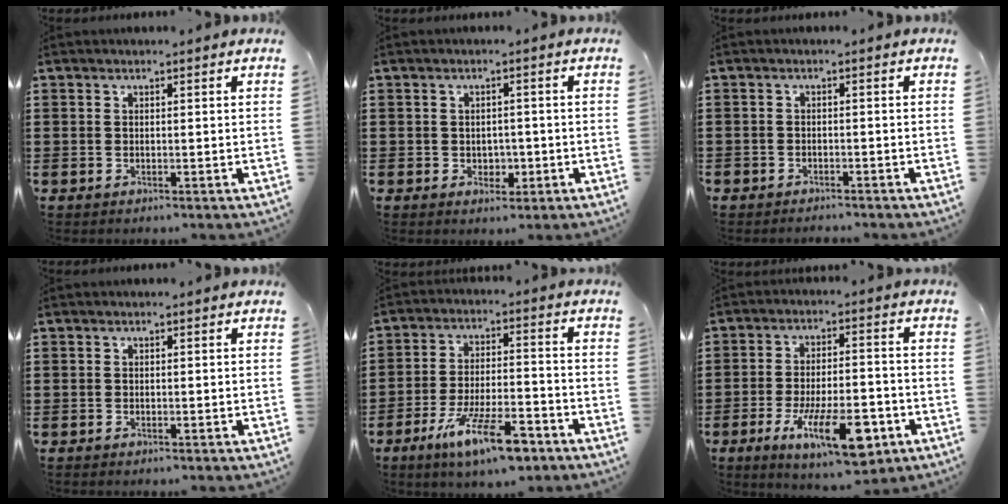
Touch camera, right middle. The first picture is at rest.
{"total": 1.9, "force": [-0.4, 1.6, 1.0], "torque": [-0.014, 0.001, -0.012]}
{"total": 1.4, "force": [-1.3, 0.3, -0.2], "torque": [0.000, 0.003, -0.031]}
{"total": 0.0}
{"total": 10.9, "force": [-7.1, 2.5, 7.9], "torque": [-0.151, 0.006, -0.132]}
{"total": 12.5, "force": [-6.2, 4.0, 10.1], "torque": [-0.185, 0.008, -0.107]}